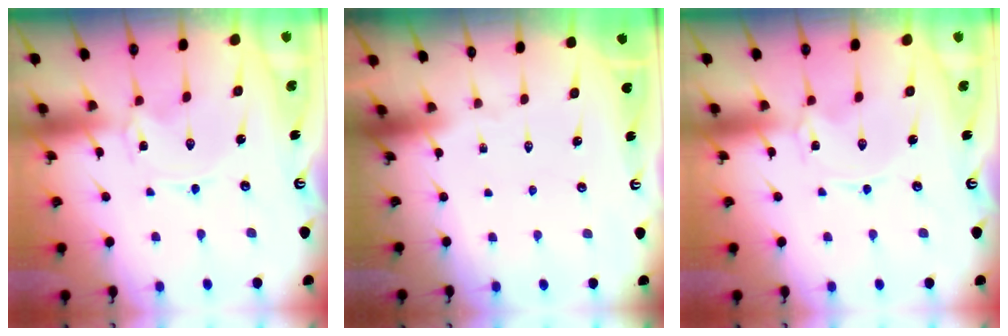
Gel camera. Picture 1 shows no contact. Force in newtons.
{"total": 0.0}
{"total": 0.0}